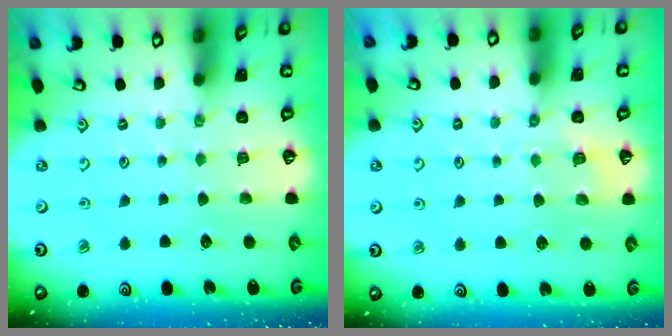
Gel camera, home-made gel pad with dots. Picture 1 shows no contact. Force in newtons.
{"total": 3.3, "press": 3.0, "slide": 1.5}